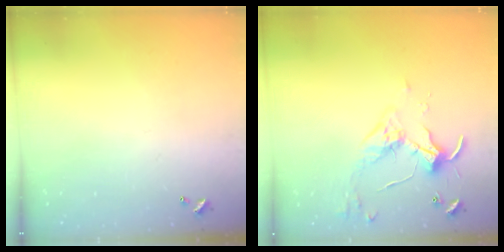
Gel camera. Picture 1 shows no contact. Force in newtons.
{"total": 3.6, "press": 3.5, "slide": 0.7}